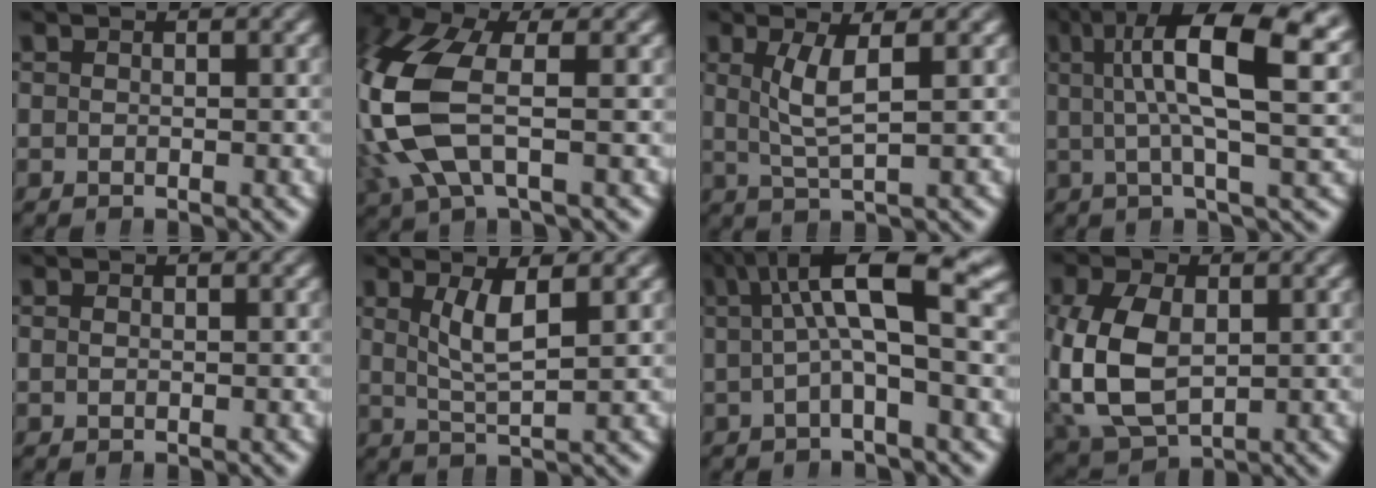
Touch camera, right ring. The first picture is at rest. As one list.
[{"total": 9.0, "force": [-0.1, 6.0, 6.8], "torque": [-0.199, -0.029, 0.011]}, {"total": 3.3, "force": [0.5, 0.8, 3.2], "torque": [-0.064, -0.012, 0.020]}, {"total": 10.8, "force": [3.8, 3.8, 9.4], "torque": [-0.150, 0.015, 0.051]}, {"total": 0.0}, {"total": 3.5, "force": [1.0, 1.0, 3.2], "torque": [-0.063, -0.016, 0.028]}, {"total": 5.6, "force": [1.4, 1.6, 5.2], "torque": [-0.094, 0.014, 0.018]}, {"total": 8.1, "force": [-0.5, 6.3, 5.2], "torque": [-0.140, -0.027, 0.012]}]